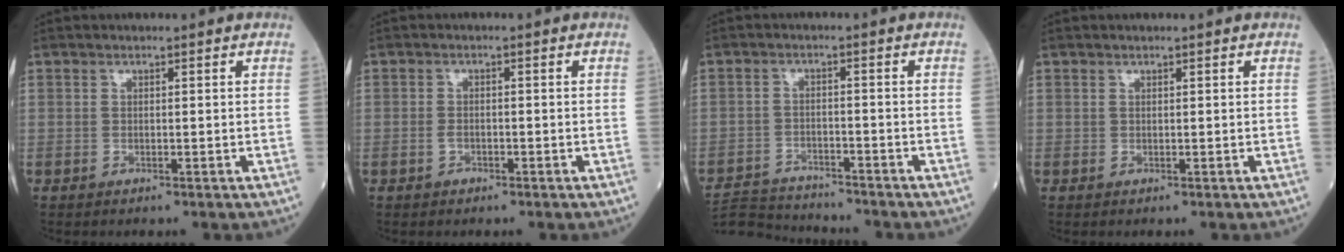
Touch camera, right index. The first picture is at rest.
{"total": 1.4, "force": [-0.9, 0.9, 0.7], "torque": [-0.012, 0.003, -0.013]}
{"total": 8.5, "force": [-8.4, 0.4, 1.0], "torque": [-0.022, -0.001, -0.145]}
{"total": 0.5, "force": [0.1, -0.5, 0.0], "torque": [-0.003, -0.002, 0.001]}